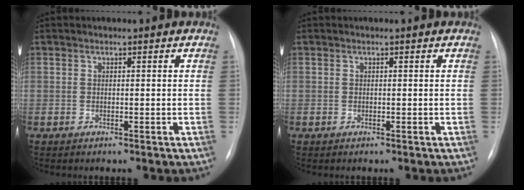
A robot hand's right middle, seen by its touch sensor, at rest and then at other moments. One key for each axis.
{"total": 0.0}